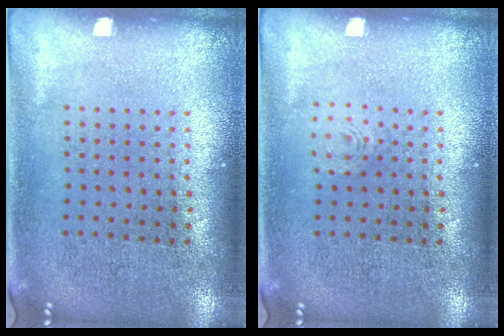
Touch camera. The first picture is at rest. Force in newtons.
{"total": 0.8, "press": 0.8, "slide": 0.2}